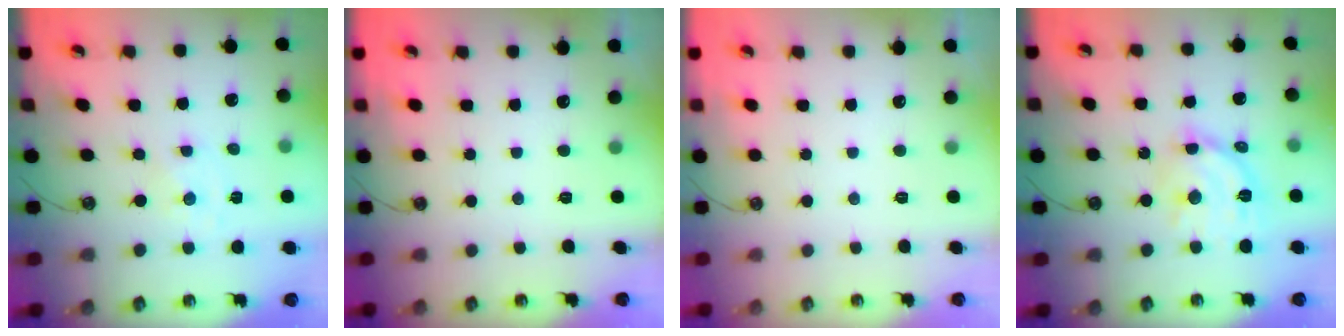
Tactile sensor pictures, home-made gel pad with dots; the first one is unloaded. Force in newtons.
{"total": 0.0}
{"total": 0.0}
{"total": 13.9, "press": 13.9, "slide": 1.2}